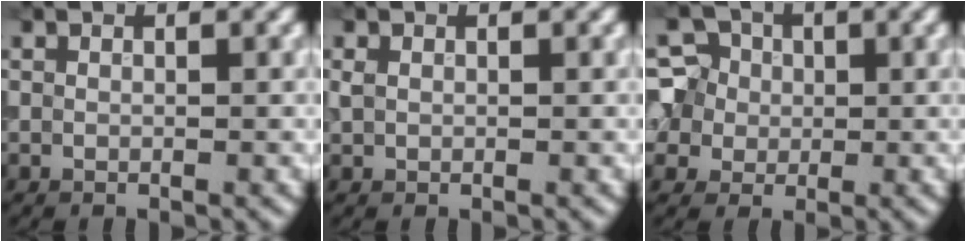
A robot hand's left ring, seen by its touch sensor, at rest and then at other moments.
{"total": 0.8, "force": [0.2, 0.7, 0.4], "torque": [-0.009, 0.000, 0.003]}
{"total": 7.3, "force": [1.5, 6.6, 2.6], "torque": [-0.055, 0.034, 0.010]}